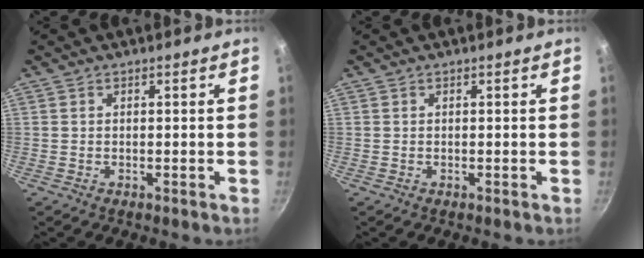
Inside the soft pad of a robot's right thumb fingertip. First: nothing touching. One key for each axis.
{"total": 0.0}